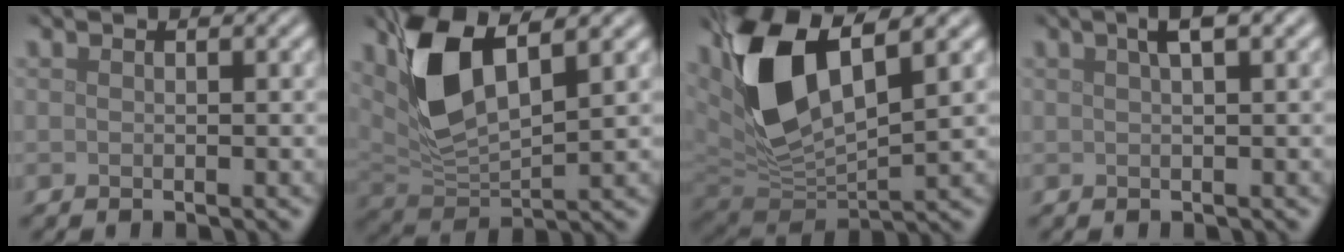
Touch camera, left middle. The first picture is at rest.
{"total": 7.3, "force": [3.1, 3.0, 5.9], "torque": [-0.127, -0.003, 0.059]}
{"total": 10.9, "force": [3.9, 5.4, 8.6], "torque": [-0.195, -0.005, 0.080]}
{"total": 2.5, "force": [1.3, 0.5, 2.1], "torque": [-0.024, 0.011, 0.017]}